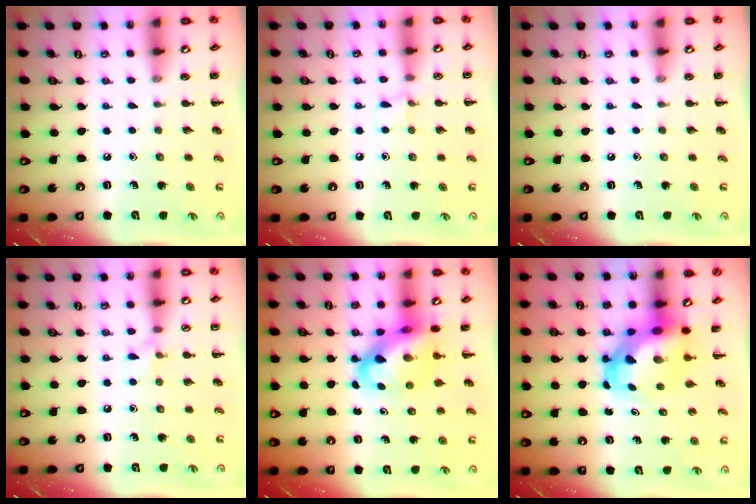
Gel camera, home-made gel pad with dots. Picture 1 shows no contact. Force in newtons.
{"total": 5.2, "press": 4.9, "slide": 1.7}
{"total": 0.0}
{"total": 5.0, "press": 4.7, "slide": 1.7}
{"total": 9.0, "press": 8.8, "slide": 2.1}
{"total": 6.3, "press": 6.1, "slide": 1.6}